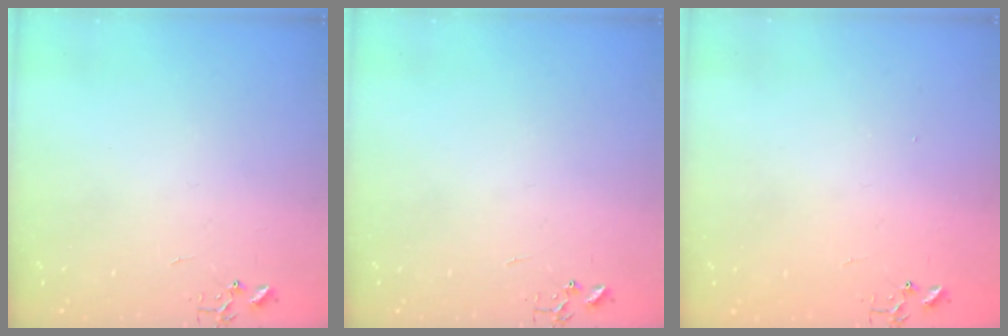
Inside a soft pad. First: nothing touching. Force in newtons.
{"total": 0.0}
{"total": 1.1, "press": 1.1, "slide": 0.1}